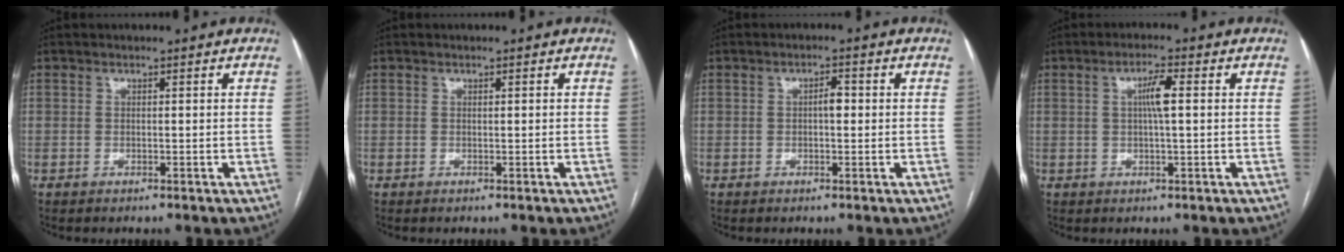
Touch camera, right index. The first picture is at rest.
{"total": 0.0}
{"total": 2.0, "force": [0.0, 0.8, 1.8], "torque": [-0.027, 0.005, -0.001]}
{"total": 3.8, "force": [0.6, 0.3, 3.7], "torque": [-0.068, 0.004, 0.010]}